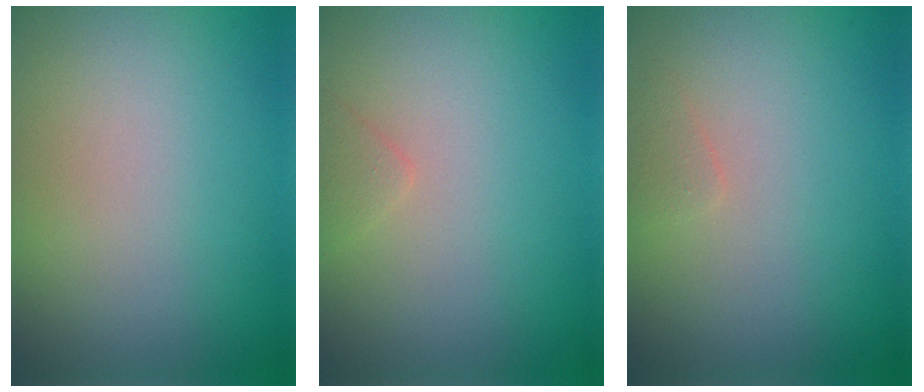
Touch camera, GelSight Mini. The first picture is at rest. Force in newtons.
{"total": 0.8, "press": 0.8, "slide": 0.0}
{"total": 0.7, "press": 0.7, "slide": 0.0}